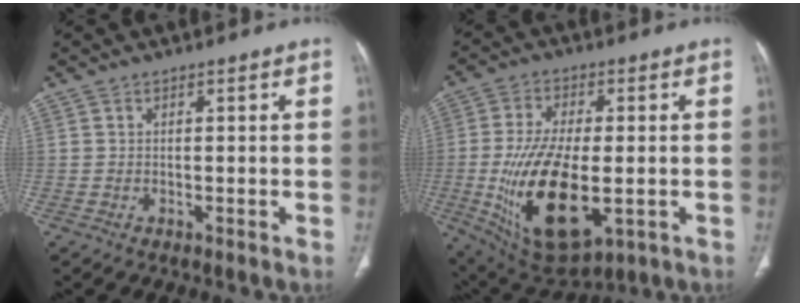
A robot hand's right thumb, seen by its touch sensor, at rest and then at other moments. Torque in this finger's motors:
{"motor_torque": [-0.17, 2.04, 1.67, 0.39, 0.68]}